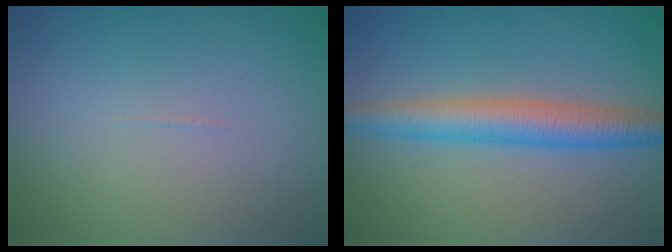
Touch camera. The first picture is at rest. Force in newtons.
{"total": 4.6, "press": 4.6, "slide": 0.1}